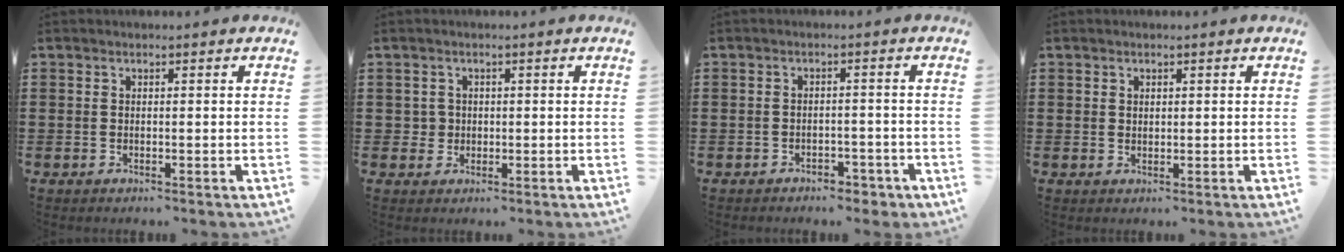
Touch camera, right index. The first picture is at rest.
{"total": 1.9, "force": [0.0, 1.9, 0.4], "torque": [-0.015, 0.010, -0.003]}
{"total": 2.3, "force": [-2.2, 0.8, 0.4], "torque": [-0.013, 0.001, -0.046]}
{"total": 0.8, "force": [0.5, 0.6, 0.2], "torque": [-0.006, 0.003, 0.010]}